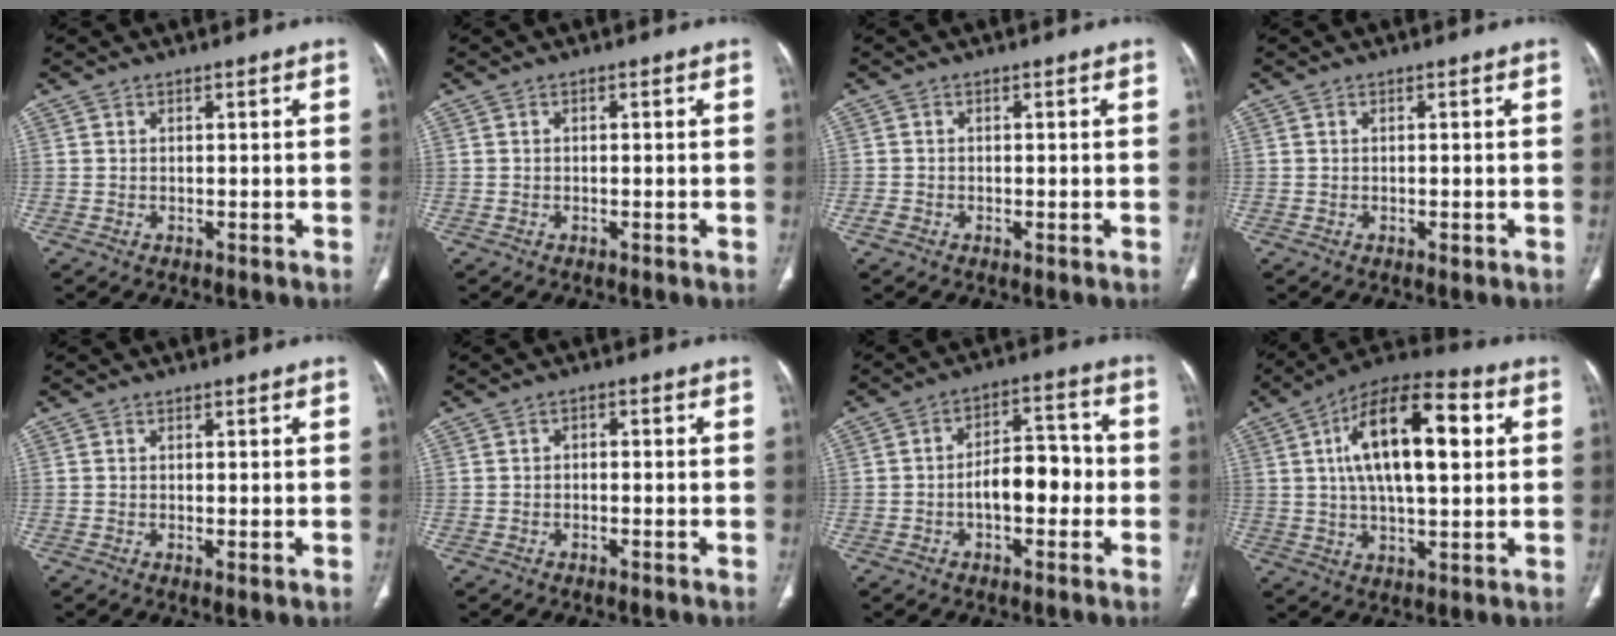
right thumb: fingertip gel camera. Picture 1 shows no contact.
{"total": 0.0}
{"total": 1.3, "force": [-0.5, 0.9, 0.9], "torque": [-0.016, -0.001, -0.010]}
{"total": 0.7, "force": [-0.2, 0.4, 0.5], "torque": [-0.009, -0.002, -0.003]}
{"total": 1.3, "force": [-0.1, 0.3, 1.2], "torque": [-0.029, -0.008, -0.002]}
{"total": 1.3, "force": [-0.3, 1.0, 0.8], "torque": [-0.006, 0.008, -0.010]}
{"total": 11.2, "force": [-2.1, 5.9, 9.3], "torque": [-0.129, 0.042, -0.039]}
{"total": 19.0, "force": [4.3, 8.2, 16.6], "torque": [-0.261, 0.015, 0.064]}